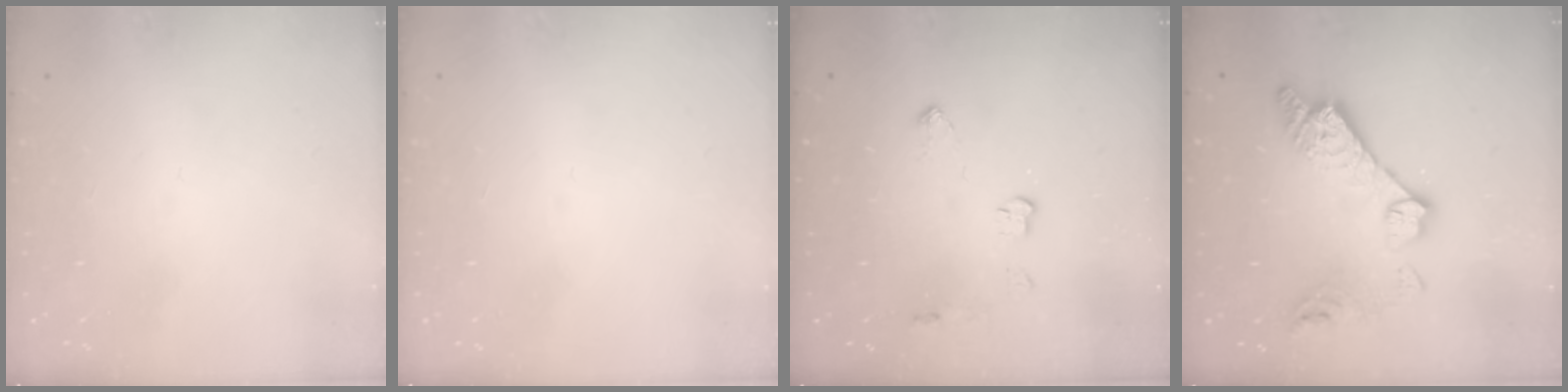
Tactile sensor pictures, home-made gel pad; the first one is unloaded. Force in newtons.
{"total": 0.0}
{"total": 4.7, "press": 4.6, "slide": 0.7}
{"total": 15.6, "press": 15.5, "slide": 1.2}